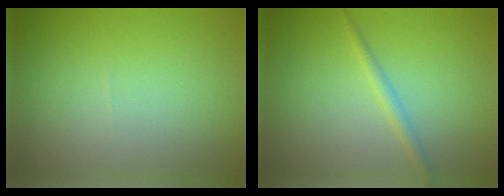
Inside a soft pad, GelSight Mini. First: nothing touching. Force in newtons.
{"total": 1.3, "press": 1.3, "slide": 0.0}